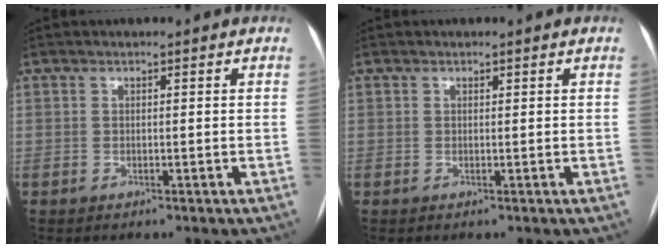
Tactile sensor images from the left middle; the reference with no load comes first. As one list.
[{"total": 0.0}]